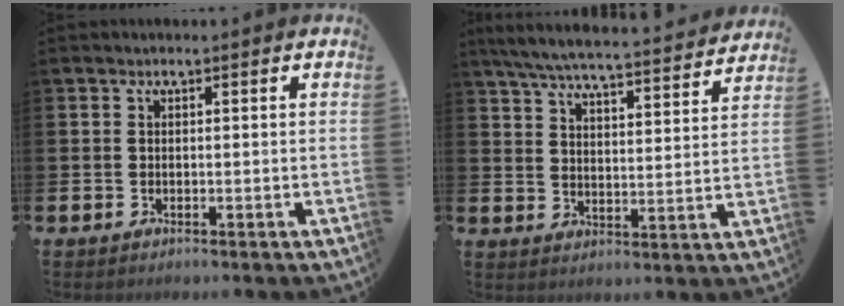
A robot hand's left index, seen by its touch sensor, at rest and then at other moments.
{"total": 6.7, "force": [6.3, 0.4, 2.1], "torque": [-0.064, -0.047, 0.109]}